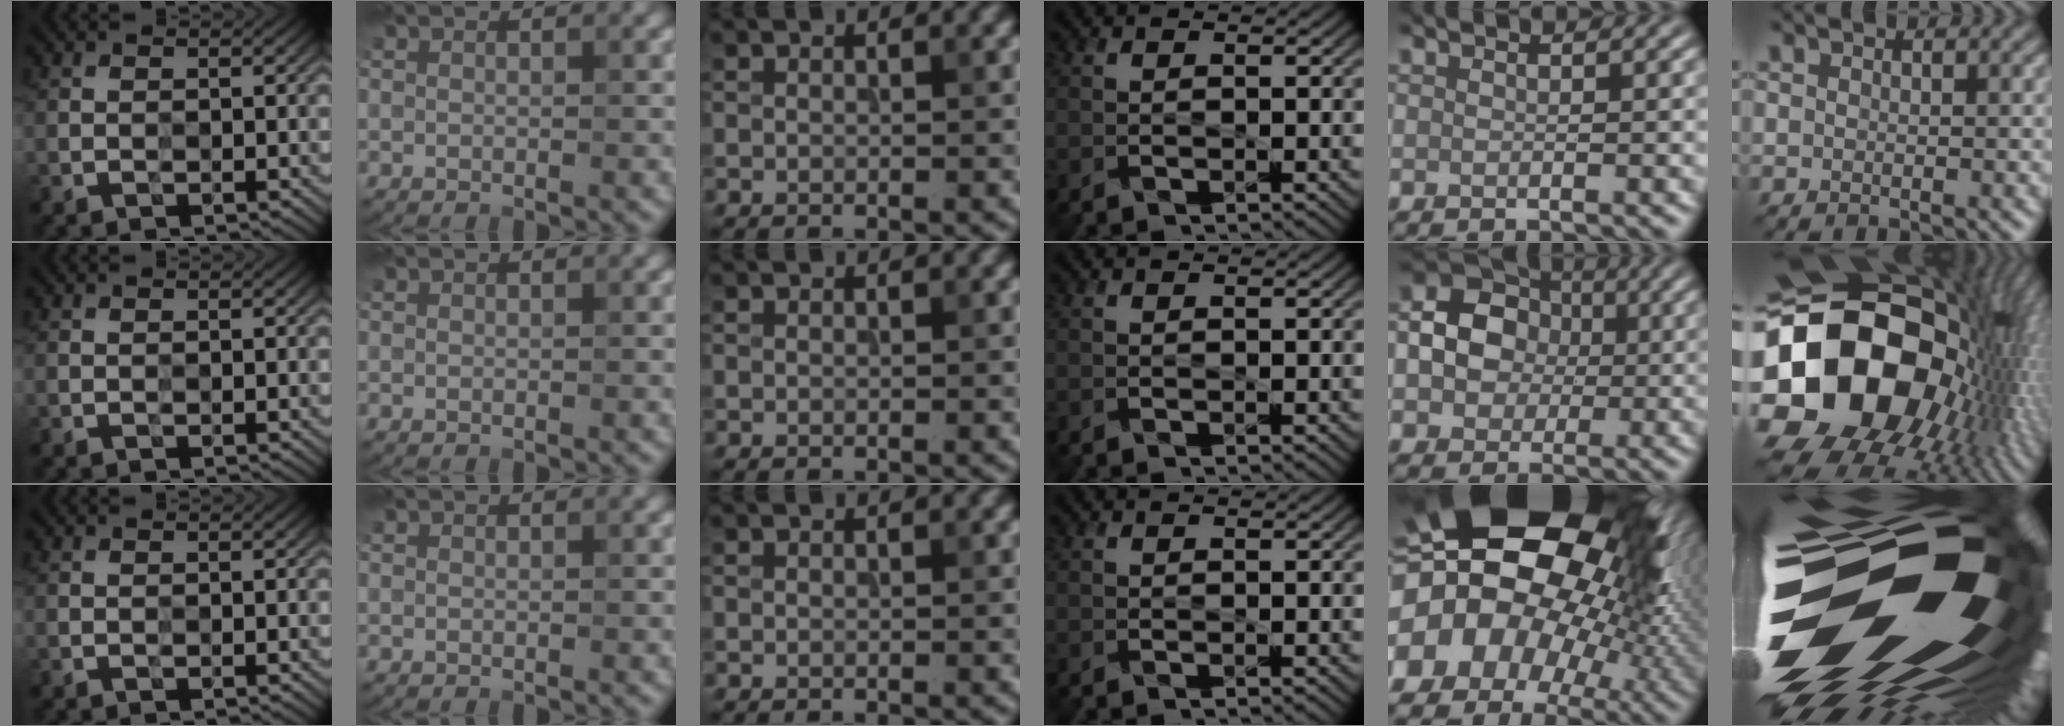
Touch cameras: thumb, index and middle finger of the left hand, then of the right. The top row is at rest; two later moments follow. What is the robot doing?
{"motion": "press", "object": "button"}